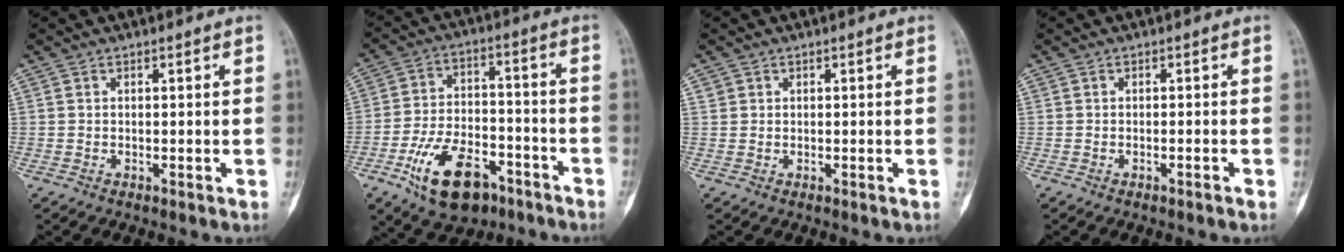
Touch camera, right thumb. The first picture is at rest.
{"total": 15.2, "force": [-8.2, 8.1, 9.9], "torque": [-0.152, 0.050, -0.131]}
{"total": 0.7, "force": [0.3, 0.6, 0.1], "torque": [0.003, 0.000, 0.004]}
{"total": 1.0, "force": [-0.7, 0.1, 0.8], "torque": [-0.015, 0.003, -0.006]}